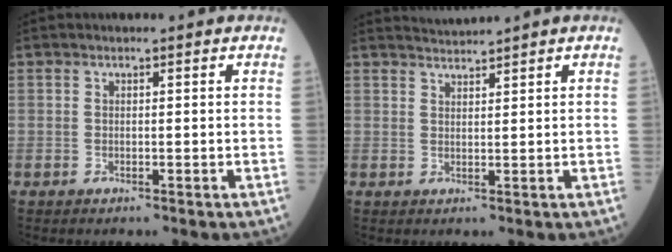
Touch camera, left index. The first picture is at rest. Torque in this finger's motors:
{"motor_torque": [-0.19, -0.33, -0.04, 0.01]}